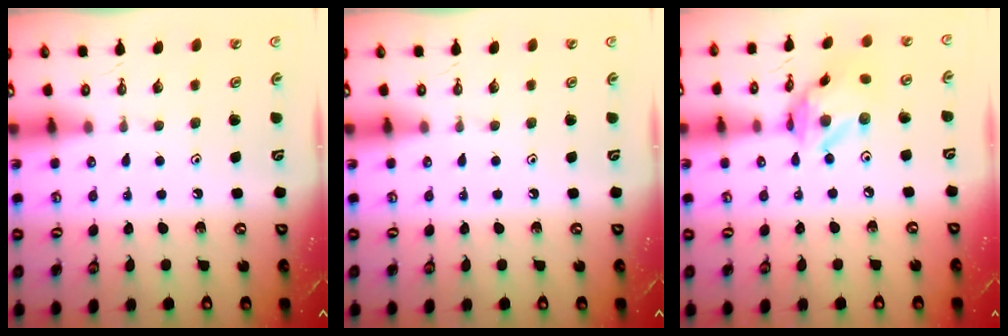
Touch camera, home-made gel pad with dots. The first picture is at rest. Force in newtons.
{"total": 0.0}
{"total": 13.6, "press": 13.6, "slide": 1.4}